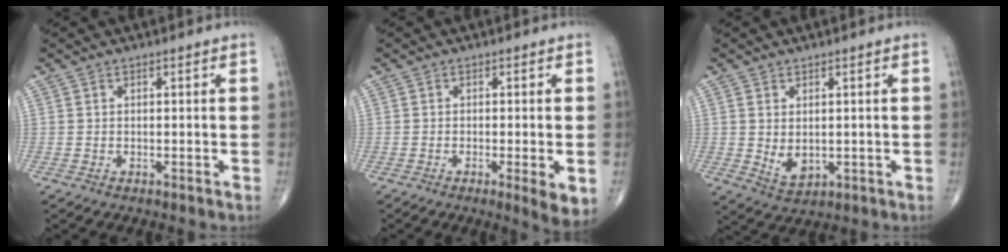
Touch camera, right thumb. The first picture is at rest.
{"total": 4.8, "force": [-1.3, 0.8, 4.6], "torque": [-0.070, -0.014, -0.021]}
{"total": 4.2, "force": [0.2, 2.8, 3.1], "torque": [-0.044, -0.009, 0.017]}